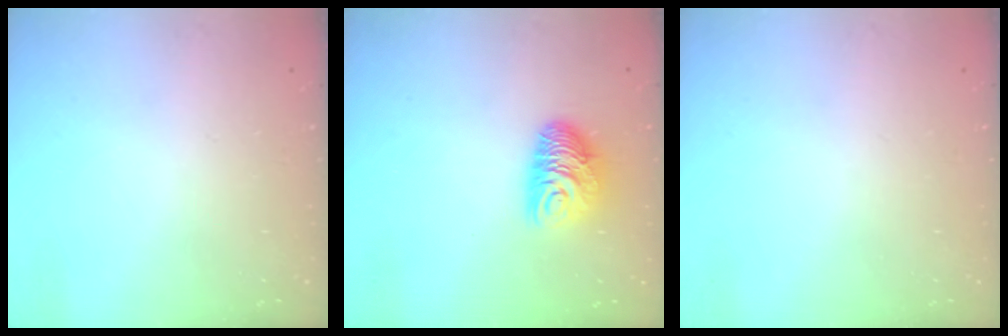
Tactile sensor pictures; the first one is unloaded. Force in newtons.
{"total": 9.9, "press": 9.9, "slide": 0.4}
{"total": 0.0}